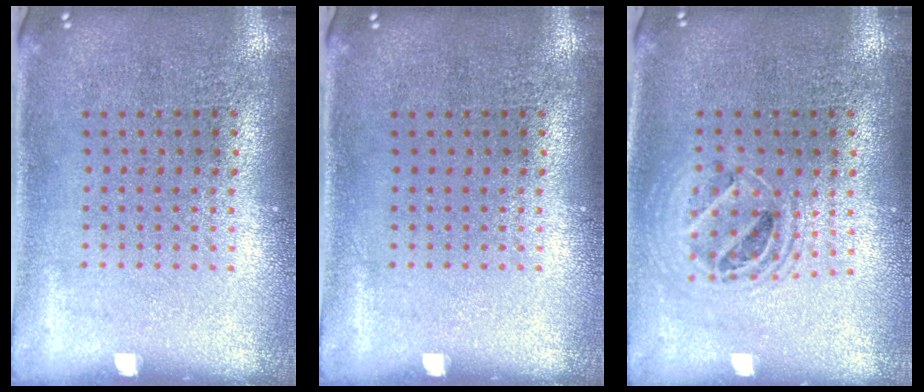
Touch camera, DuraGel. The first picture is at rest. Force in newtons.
{"total": 0.0}
{"total": 1.5, "press": 1.3, "slide": 0.8}